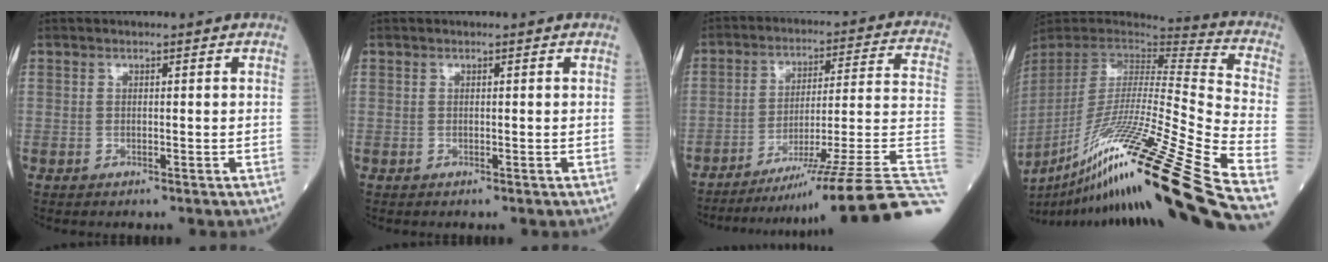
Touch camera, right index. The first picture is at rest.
{"total": 0.0}
{"total": 25.7, "force": [-20.5, -3.3, 15.1], "torque": [-0.098, -0.016, -0.300]}
{"total": 34.5, "force": [-23.3, -1.6, 25.4], "torque": [-0.402, -0.066, -0.399]}